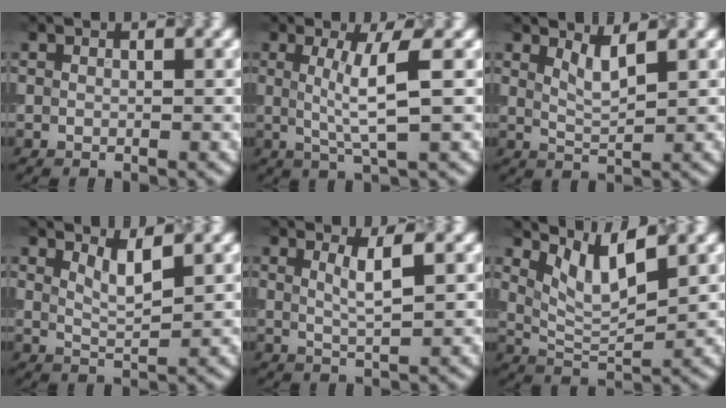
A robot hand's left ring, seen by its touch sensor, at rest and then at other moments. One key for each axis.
{"total": 4.0, "fx": 0.6, "fy": 0.6, "fz": 3.9, "tx": -0.073, "ty": -0.003, "tz": 0.013}
{"total": 2.0, "fx": 1.4, "fy": 0.5, "fz": 1.4, "tx": -0.027, "ty": -0.007, "tz": 0.028}
{"total": 2.2, "fx": 1.4, "fy": 0.5, "fz": 1.6, "tx": -0.028, "ty": -0.008, "tz": 0.029}
{"total": 2.5, "fx": 0.9, "fy": 0.6, "fz": 2.2, "tx": -0.034, "ty": -0.004, "tz": 0.015}
{"total": 4.4, "fx": 2.5, "fy": 1.2, "fz": 3.4, "tx": -0.076, "ty": -0.007, "tz": 0.052}